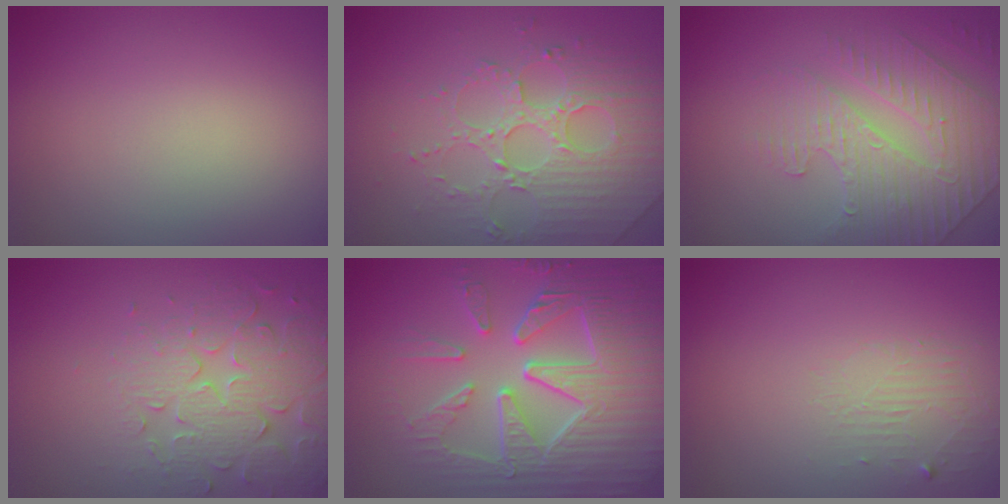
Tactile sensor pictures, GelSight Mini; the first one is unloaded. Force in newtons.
{"total": 4.2, "press": 4.0, "slide": 1.3}
{"total": 4.0, "press": 3.8, "slide": 1.2}
{"total": 4.8, "press": 4.3, "slide": 2.1}
{"total": 9.7, "press": 6.7, "slide": 7.1}
{"total": 1.4, "press": 0.1, "slide": 1.4}